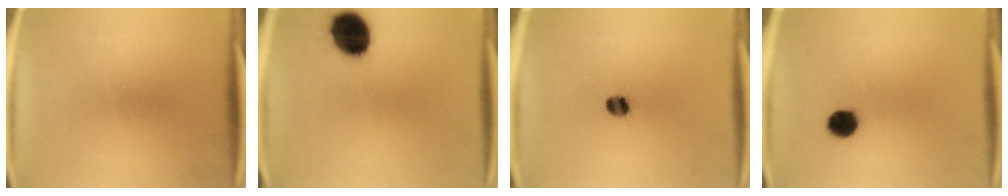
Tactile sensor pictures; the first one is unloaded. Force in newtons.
{"total": 13.3}
{"total": 3.5}
{"total": 4.7}